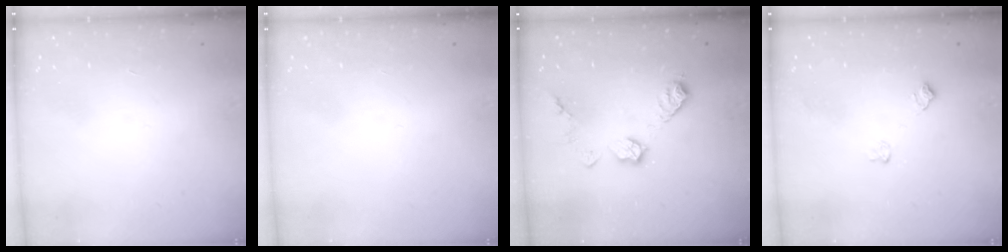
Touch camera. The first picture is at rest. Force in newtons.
{"total": 0.0}
{"total": 10.3, "press": 10.3, "slide": 0.5}
{"total": 4.3, "press": 4.2, "slide": 0.7}